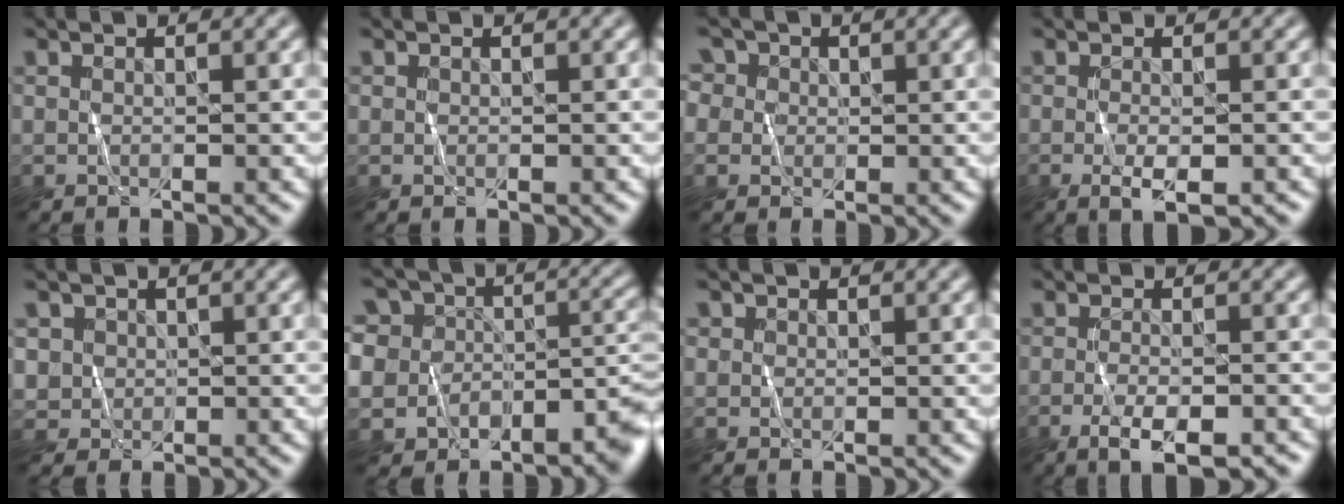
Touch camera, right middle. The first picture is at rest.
{"total": 0.0}
{"total": 5.3, "force": [2.4, 4.3, 2.2], "torque": [-0.056, 0.025, 0.021]}
{"total": 2.2, "force": [-0.8, 0.5, 2.0], "torque": [-0.040, -0.008, -0.011]}
{"total": 1.9, "force": [0.5, 1.9, 0.2], "torque": [-0.016, -0.005, 0.027]}
{"total": 13.3, "force": [-3.9, 11.0, 6.4], "torque": [-0.128, -0.003, -0.061]}
{"total": 0.7, "force": [0.3, 0.7, 0.0], "torque": [0.001, 0.001, 0.003]}
{"total": 3.9, "force": [-2.1, 1.0, 3.1], "torque": [-0.059, -0.005, -0.033]}